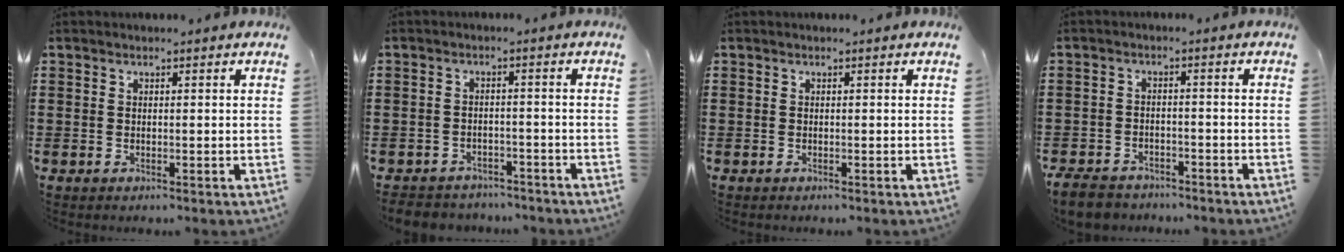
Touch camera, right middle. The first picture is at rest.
{"total": 3.0, "force": [-2.9, 0.8, -0.2], "torque": [-0.004, 0.001, -0.064]}
{"total": 0.0}
{"total": 4.1, "force": [-3.9, 1.1, 0.6], "torque": [-0.025, 0.001, -0.083]}